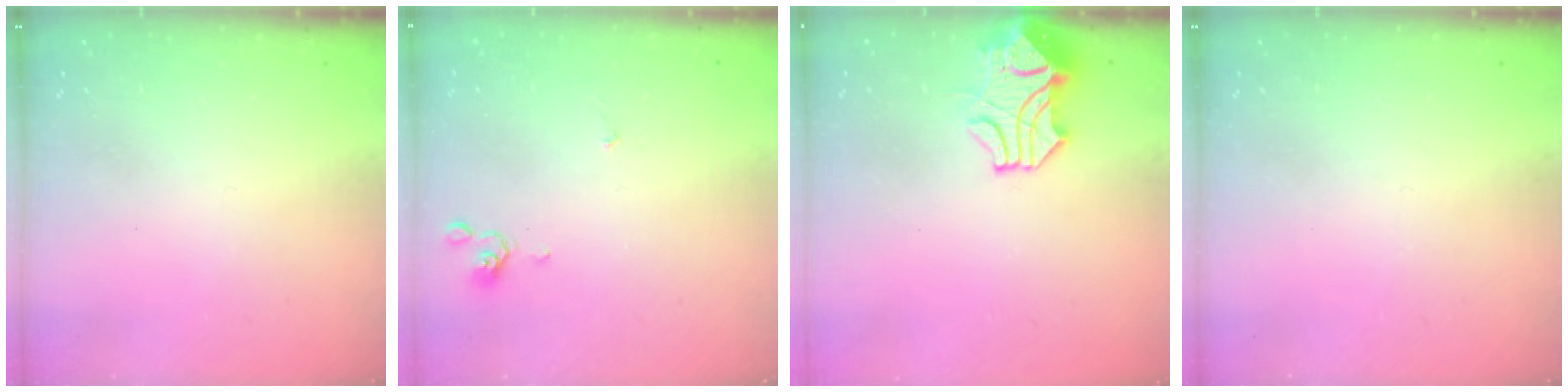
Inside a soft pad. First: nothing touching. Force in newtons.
{"total": 0.0}
{"total": 2.2, "press": 1.9, "slide": 1.1}
{"total": 0.0}